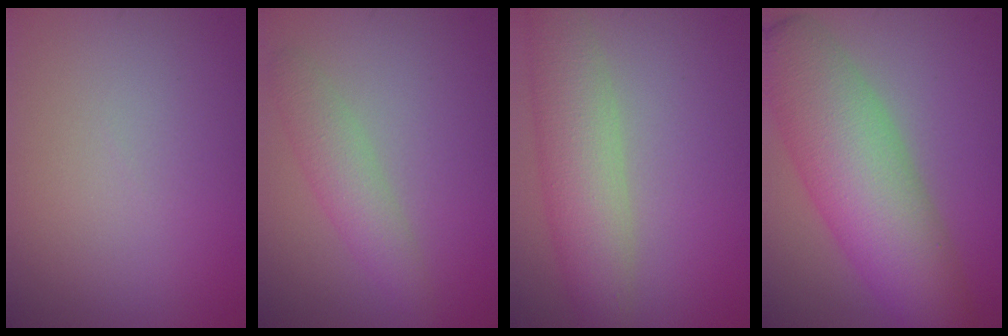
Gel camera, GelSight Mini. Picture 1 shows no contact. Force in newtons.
{"total": 2.7, "press": 2.7, "slide": 0.1}
{"total": 5.3, "press": 5.3, "slide": 0.1}
{"total": 9.4, "press": 9.4, "slide": 0.3}